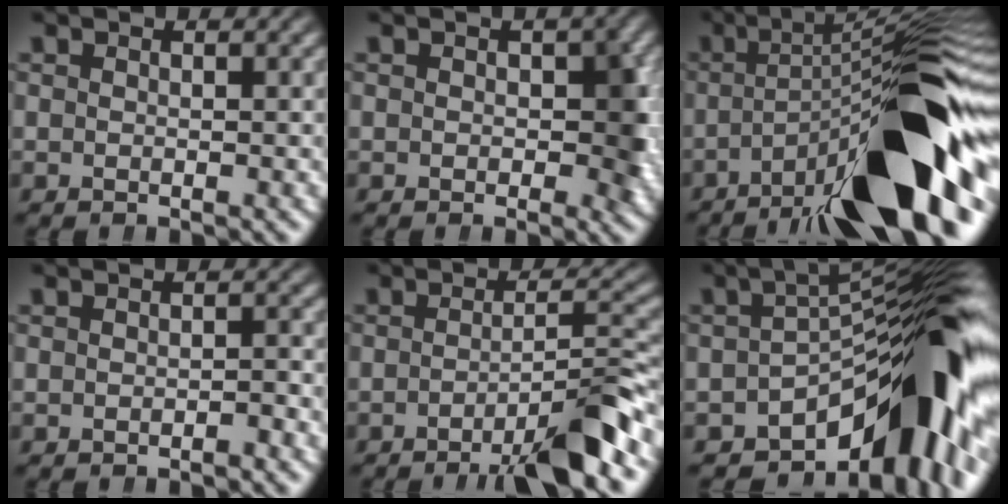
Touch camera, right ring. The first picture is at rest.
{"total": 3.2, "force": [-0.1, 2.4, 2.1], "torque": [-0.022, -0.018, 0.004]}
{"total": 15.3, "force": [-3.5, 4.2, 14.4], "torque": [-0.191, 0.000, -0.046]}
{"total": 0.9, "force": [-0.8, 0.3, 0.3], "torque": [-0.007, 0.002, -0.015]}
{"total": 5.9, "force": [-3.5, 0.5, 4.7], "torque": [-0.060, -0.005, -0.055]}
{"total": 14.0, "force": [-4.3, 5.5, 12.1], "torque": [-0.149, -0.015, -0.051]}